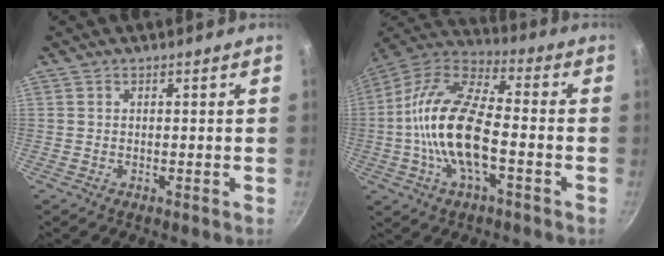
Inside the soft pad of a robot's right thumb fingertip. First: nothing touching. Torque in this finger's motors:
{"motor_torque": [0.61, 1.07, 2.26, -0.51, 0.76]}